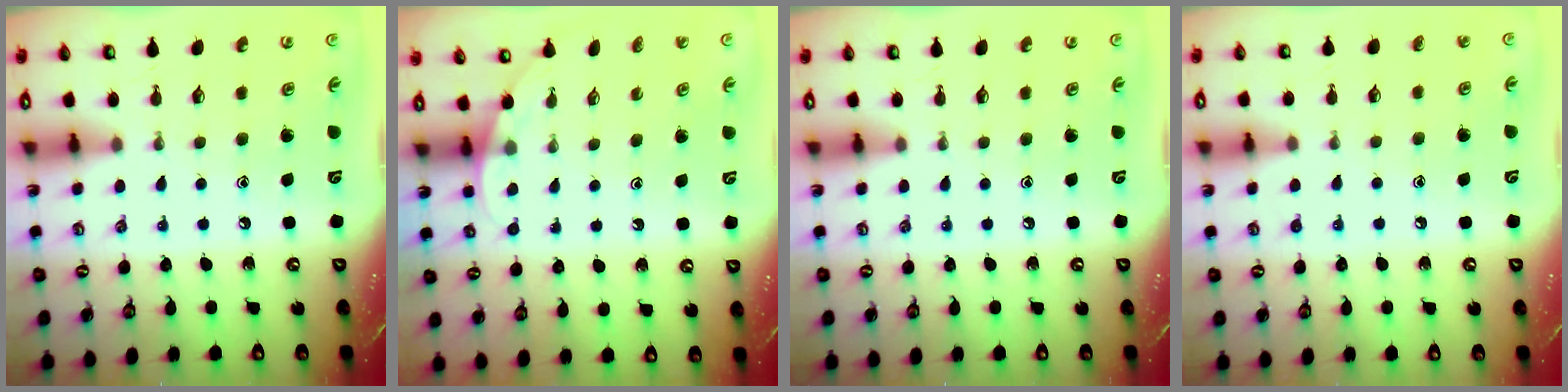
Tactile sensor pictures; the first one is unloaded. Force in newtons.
{"total": 2.8, "press": 2.8, "slide": 0.1}
{"total": 0.0}
{"total": 4.5, "press": 4.5, "slide": 0.5}